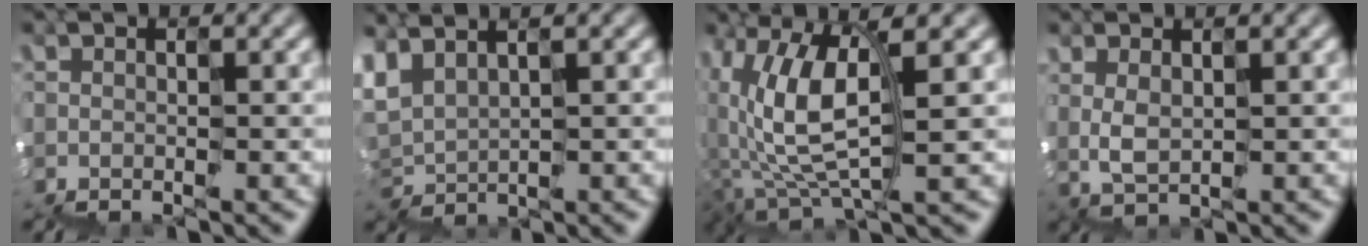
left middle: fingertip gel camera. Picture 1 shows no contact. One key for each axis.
{"total": 2.7, "fx": 2.3, "fy": 0.2, "fz": -1.4, "tx": 0.005, "ty": 0.019, "tz": 0.047}
{"total": 4.7, "fx": 1.9, "fy": 2.1, "fz": 3.7, "tx": -0.091, "ty": 0.015, "tz": 0.034}
{"total": 1.1, "fx": 1.0, "fy": -0.1, "fz": -0.5, "tx": 0.002, "ty": 0.017, "tz": 0.020}